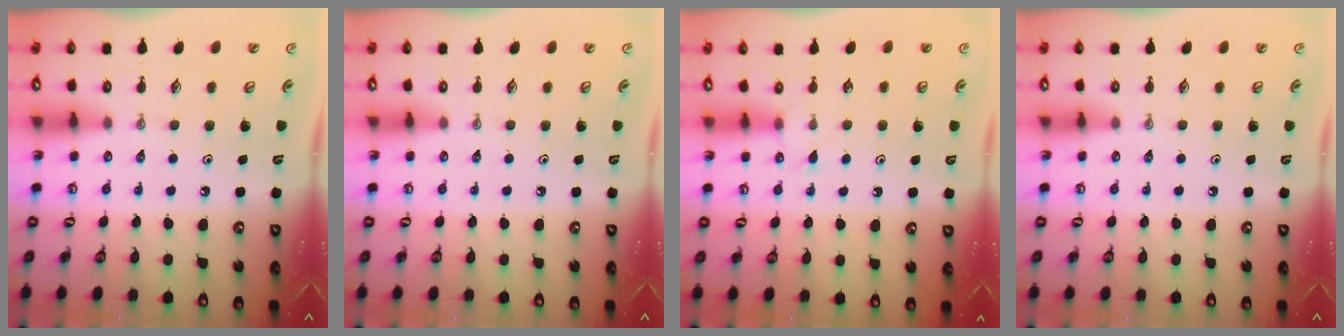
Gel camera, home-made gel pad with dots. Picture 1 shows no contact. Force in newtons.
{"total": 0.0}
{"total": 3.6, "press": 3.6, "slide": 0.4}
{"total": 0.0}